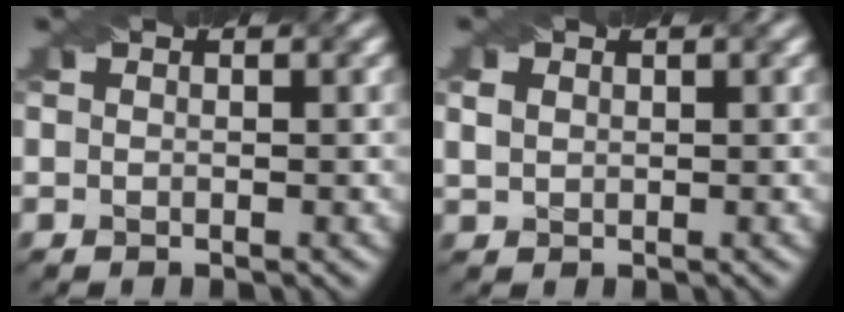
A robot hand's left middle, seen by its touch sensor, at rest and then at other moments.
{"total": 1.4, "force": [0.6, 1.0, 0.7], "torque": [-0.015, 0.003, 0.013]}